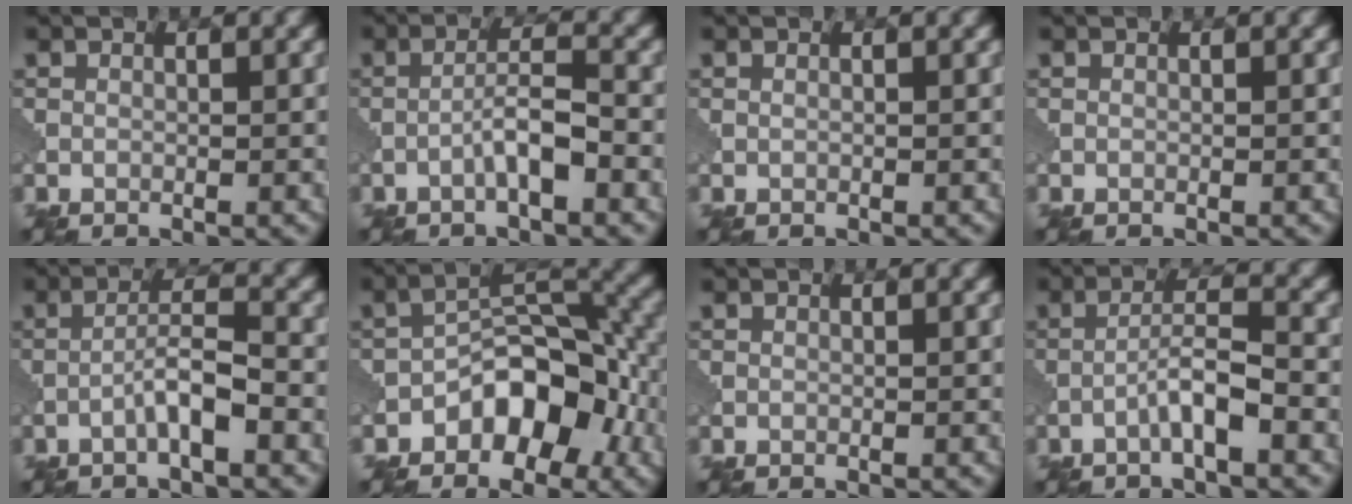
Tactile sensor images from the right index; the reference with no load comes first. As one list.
[{"total": 3.2, "force": [-1.4, 0.4, 2.8], "torque": [-0.051, 0.014, -0.031]}, {"total": 0.0}, {"total": 0.0}, {"total": 3.4, "force": [-1.6, 0.4, 2.9], "torque": [-0.053, 0.017, -0.036]}, {"total": 7.0, "force": [-3.2, 4.0, 4.7], "torque": [-0.050, 0.013, -0.060]}, {"total": 0.0}, {"total": 3.5, "force": [-1.7, 0.4, 3.0], "torque": [-0.054, 0.017, -0.037]}]